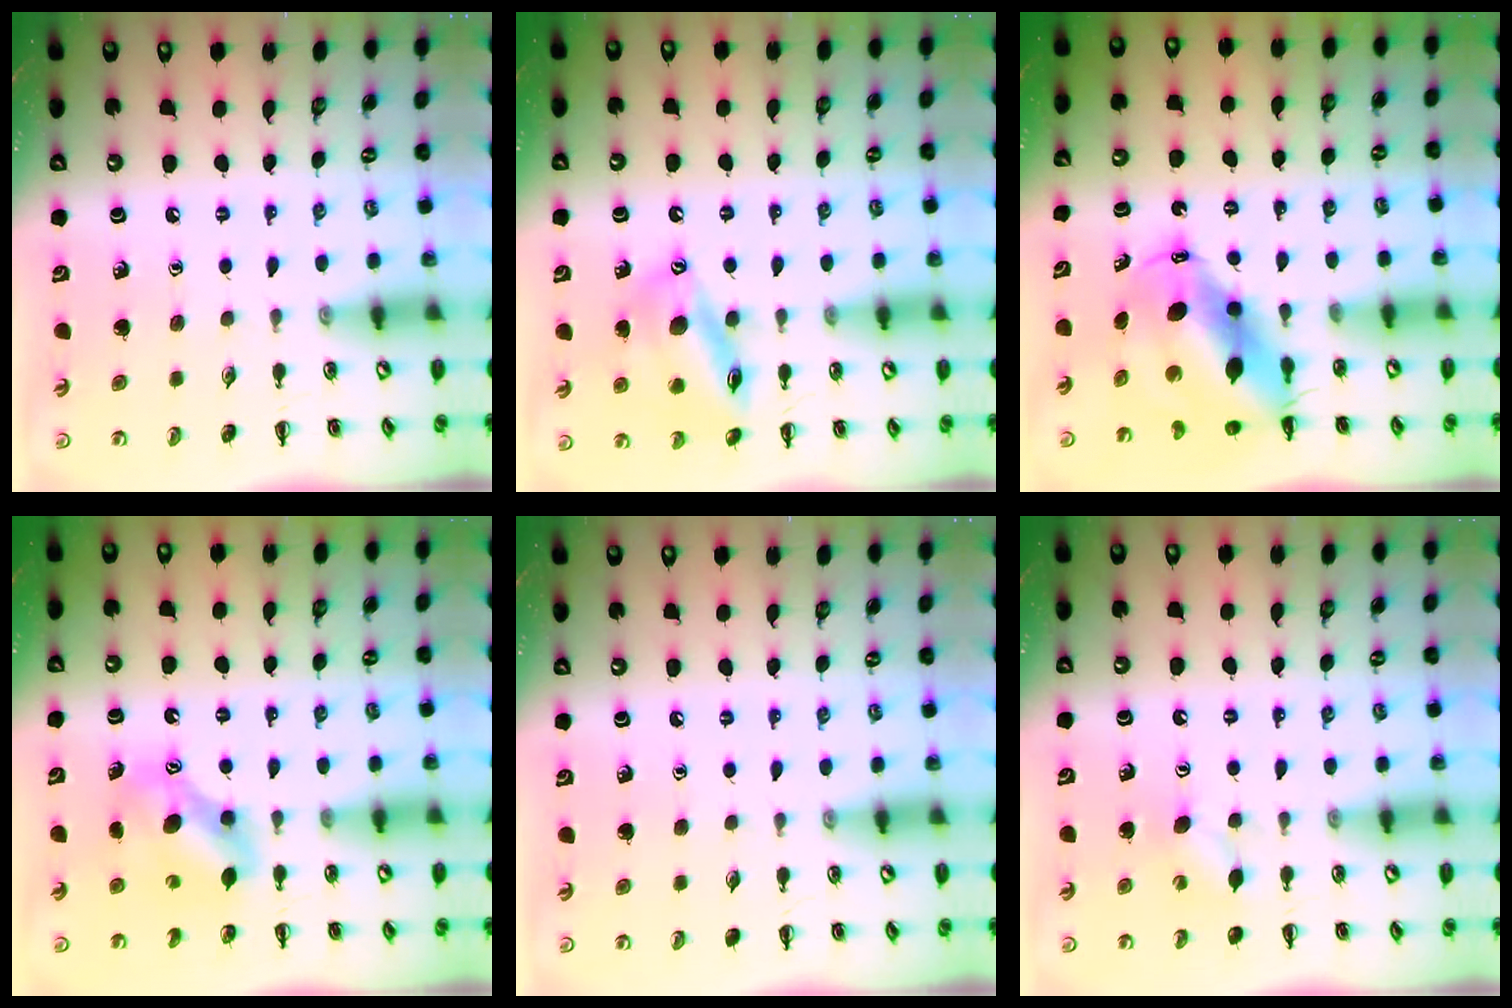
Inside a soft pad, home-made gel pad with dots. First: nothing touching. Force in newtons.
{"total": 15.0, "press": 14.8, "slide": 2.1}
{"total": 10.9, "press": 10.5, "slide": 3.0}
{"total": 7.7, "press": 7.7, "slide": 0.6}
{"total": 0.0}
{"total": 4.7, "press": 4.6, "slide": 1.2}